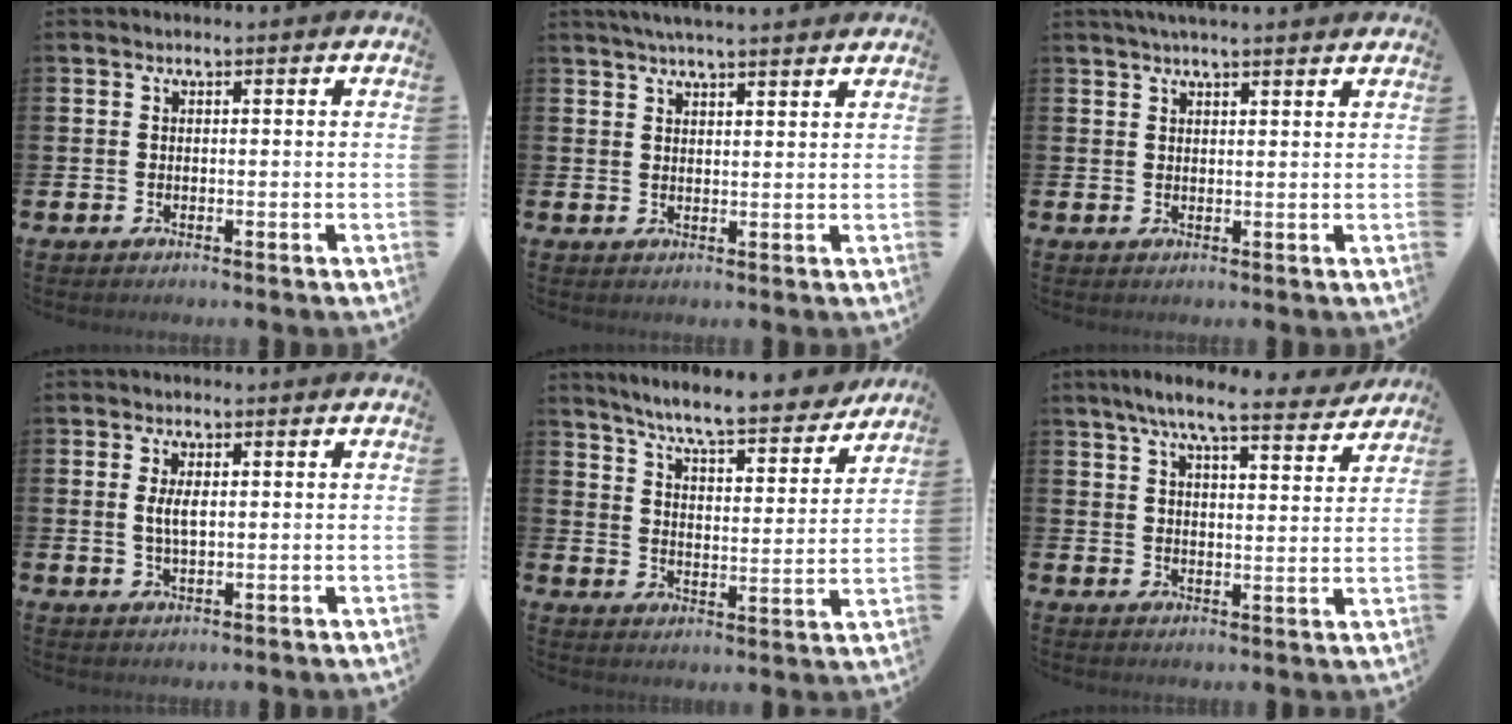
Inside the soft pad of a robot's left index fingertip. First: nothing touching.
{"total": 3.8, "force": [3.7, -0.2, 1.1], "torque": [-0.030, -0.008, 0.067]}
{"total": 2.9, "force": [2.7, -0.1, 1.0], "torque": [-0.025, -0.004, 0.050]}
{"total": 2.9, "force": [0.6, 1.1, 2.5], "torque": [-0.045, 0.003, 0.007]}
{"total": 8.1, "force": [7.6, 0.3, 2.8], "torque": [-0.079, -0.054, 0.130]}
{"total": 7.7, "force": [7.0, 0.8, 3.3], "torque": [-0.068, -0.037, 0.118]}